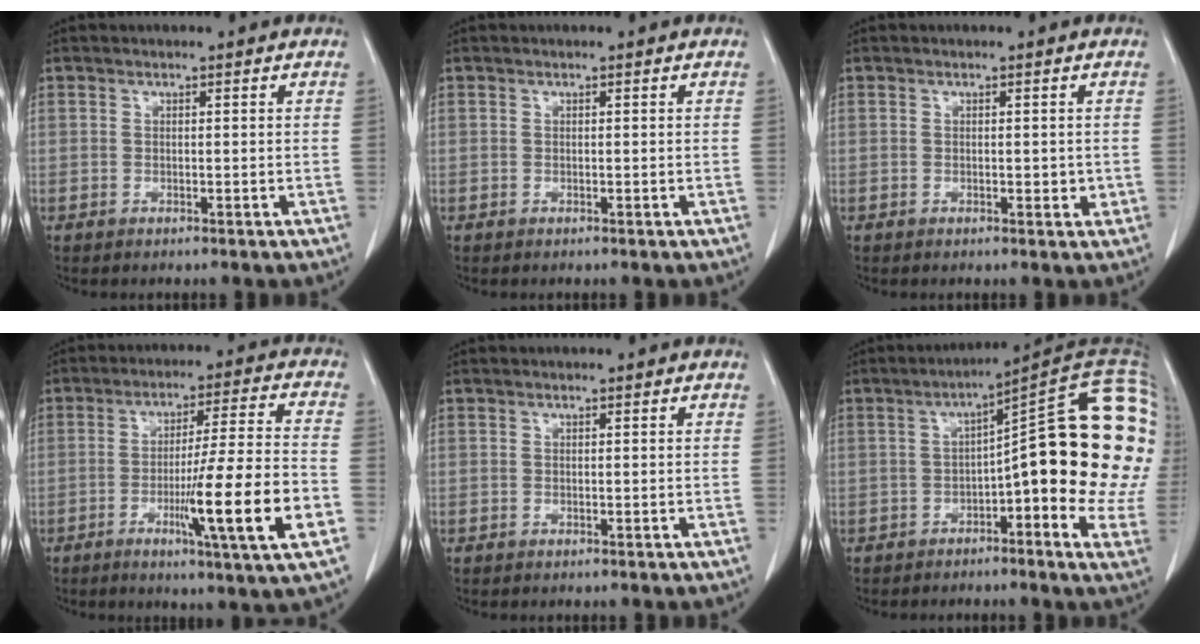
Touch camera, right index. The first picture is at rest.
{"total": 0.0}
{"total": 1.5, "force": [-0.1, 0.7, 1.3], "torque": [-0.017, -0.001, 0.001]}
{"total": 15.2, "force": [-4.8, -0.8, 14.4], "torque": [-0.237, -0.019, -0.080]}
{"total": 0.0}
{"total": 21.9, "force": [1.1, 3.4, 21.7], "torque": [-0.220, 0.056, 0.017]}